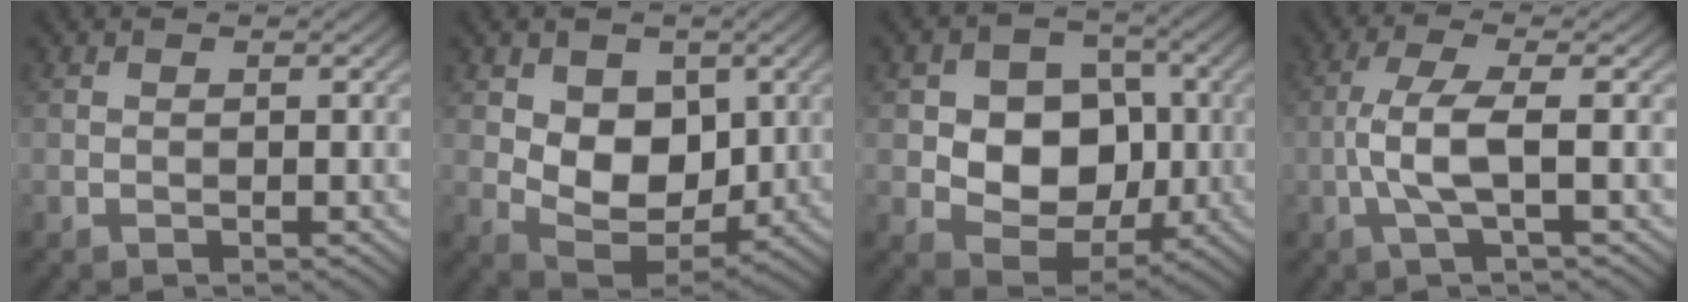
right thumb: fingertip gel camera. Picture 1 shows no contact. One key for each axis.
{"total": 8.1, "fx": 1.5, "fy": 5.8, "fz": 5.4, "tx": -0.113, "ty": -0.015, "tz": 0.021}
{"total": 10.0, "fx": -0.2, "fy": 7.9, "fz": 6.2, "tx": -0.114, "ty": -0.003, "tz": -0.014}
{"total": 5.3, "fx": -0.9, "fy": 1.1, "fz": 5.1, "tx": -0.109, "ty": 0.012, "tz": -0.026}